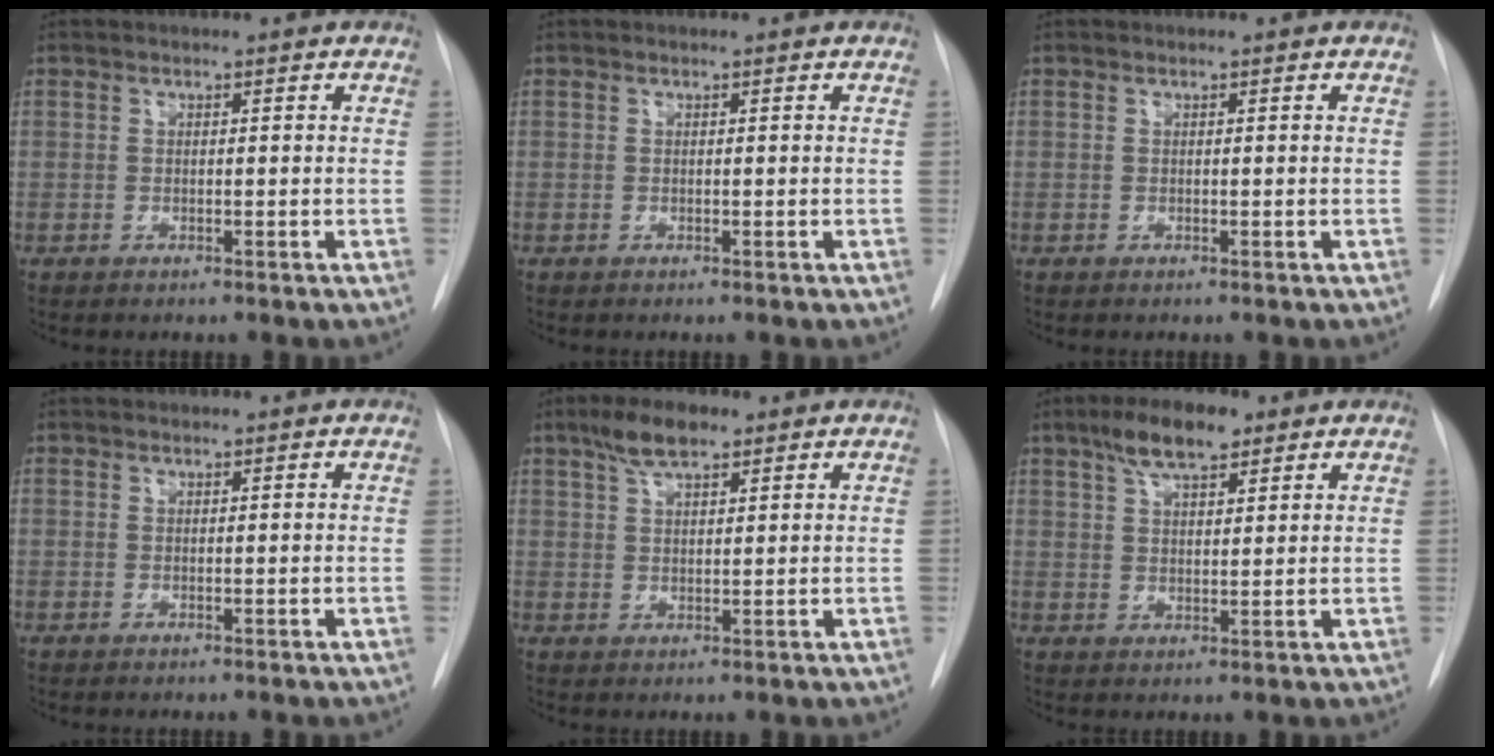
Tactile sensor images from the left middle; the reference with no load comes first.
{"total": 0.0}
{"total": 0.0}
{"total": 0.0}
{"total": 5.4, "force": [3.7, 1.8, 3.5], "torque": [-0.070, 0.013, 0.067]}
{"total": 7.2, "force": [4.8, 2.3, 4.9], "torque": [-0.092, 0.015, 0.084]}